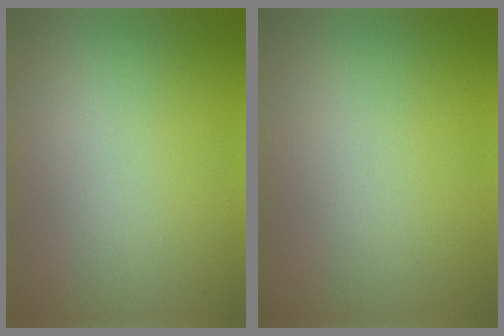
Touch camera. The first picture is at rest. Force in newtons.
{"total": 0.0}